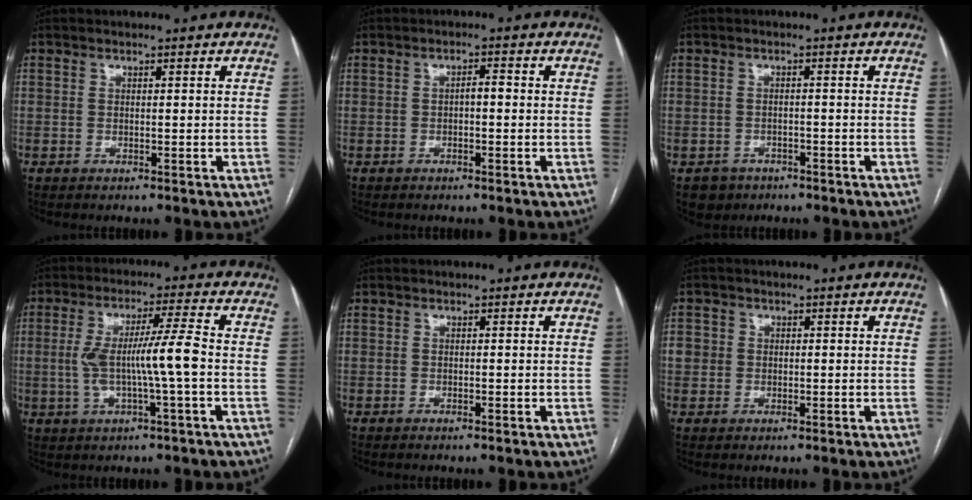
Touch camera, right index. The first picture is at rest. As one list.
[{"total": 1.7, "force": [-0.2, 0.6, 1.6], "torque": [-0.024, 0.005, -0.004]}, {"total": 3.6, "force": [-2.1, 2.9, 0.2], "torque": [-0.001, 0.009, -0.030]}, {"total": 8.8, "force": [-0.9, 0.0, 8.8], "torque": [-0.170, 0.012, -0.017]}, {"total": 0.0}, {"total": 3.4, "force": [0.2, 3.2, 0.9], "torque": [-0.016, 0.013, 0.008]}]